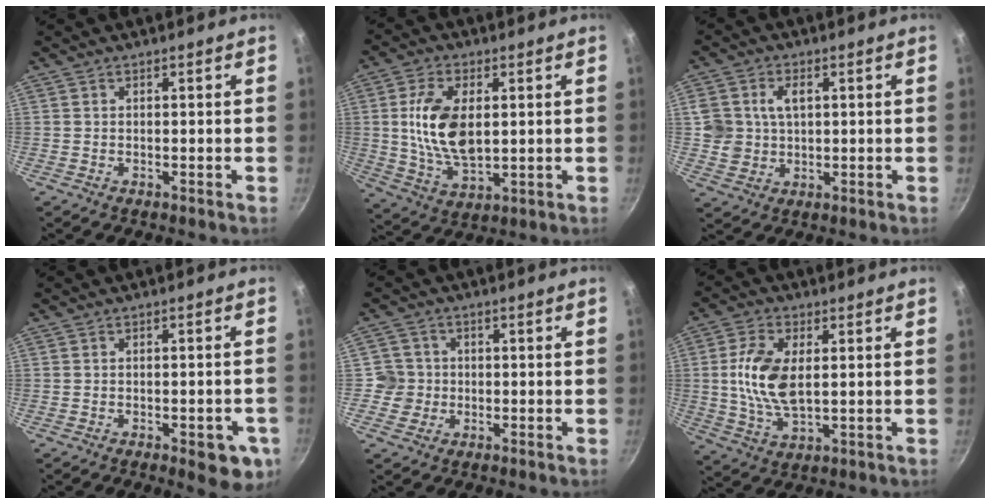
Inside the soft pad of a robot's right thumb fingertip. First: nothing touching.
{"total": 13.3, "force": [1.6, 7.2, 11.1], "torque": [-0.207, -0.009, 0.039]}
{"total": 7.5, "force": [1.7, 5.6, 4.7], "torque": [-0.075, 0.001, 0.039]}
{"total": 6.6, "force": [-3.1, 2.4, 5.3], "torque": [-0.048, 0.009, -0.032]}
{"total": 4.2, "force": [-0.5, 4.1, -0.1], "torque": [0.031, 0.012, -0.015]}
{"total": 11.3, "force": [1.2, 5.8, 9.7], "torque": [-0.199, -0.007, 0.029]}